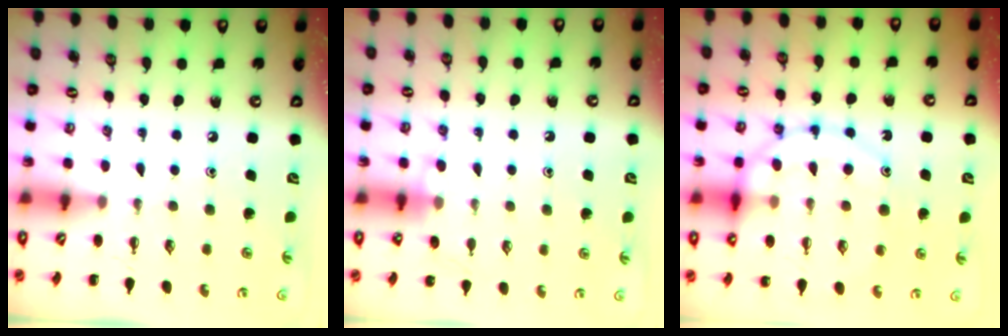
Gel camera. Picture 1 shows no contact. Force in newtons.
{"total": 7.9, "press": 7.4, "slide": 2.6}
{"total": 14.8, "press": 14.7, "slide": 1.4}